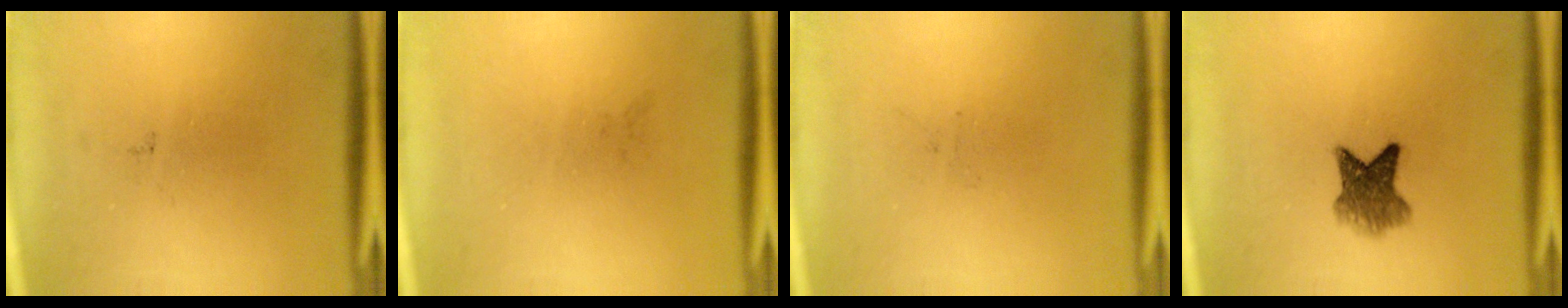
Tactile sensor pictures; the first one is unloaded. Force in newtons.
{"total": 0.0}
{"total": 0.0}
{"total": 5.2}